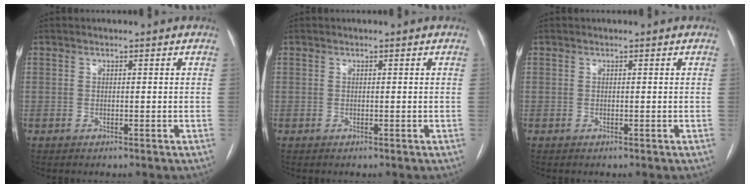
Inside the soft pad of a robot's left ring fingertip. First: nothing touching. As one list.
[{"total": 0.0}, {"total": 0.0}]